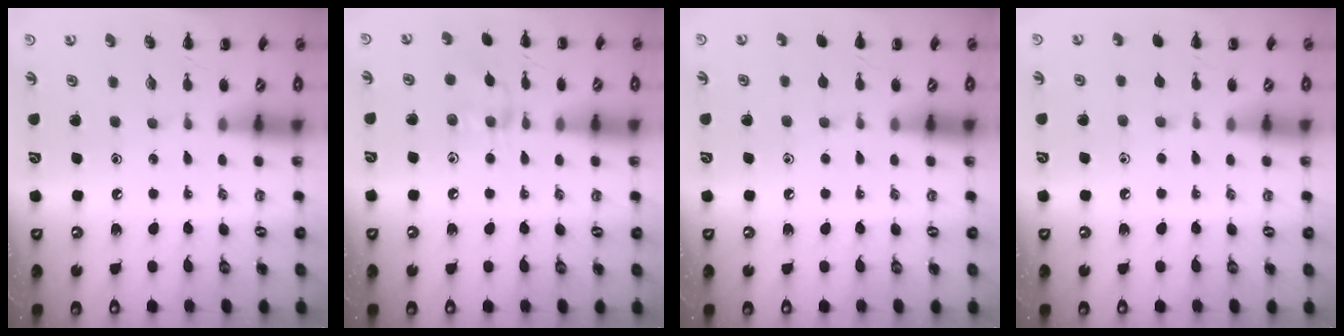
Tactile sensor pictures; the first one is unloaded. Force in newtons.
{"total": 7.3, "press": 7.2, "slide": 1.2}
{"total": 3.1, "press": 2.9, "slide": 1.2}
{"total": 3.2, "press": 2.9, "slide": 1.4}